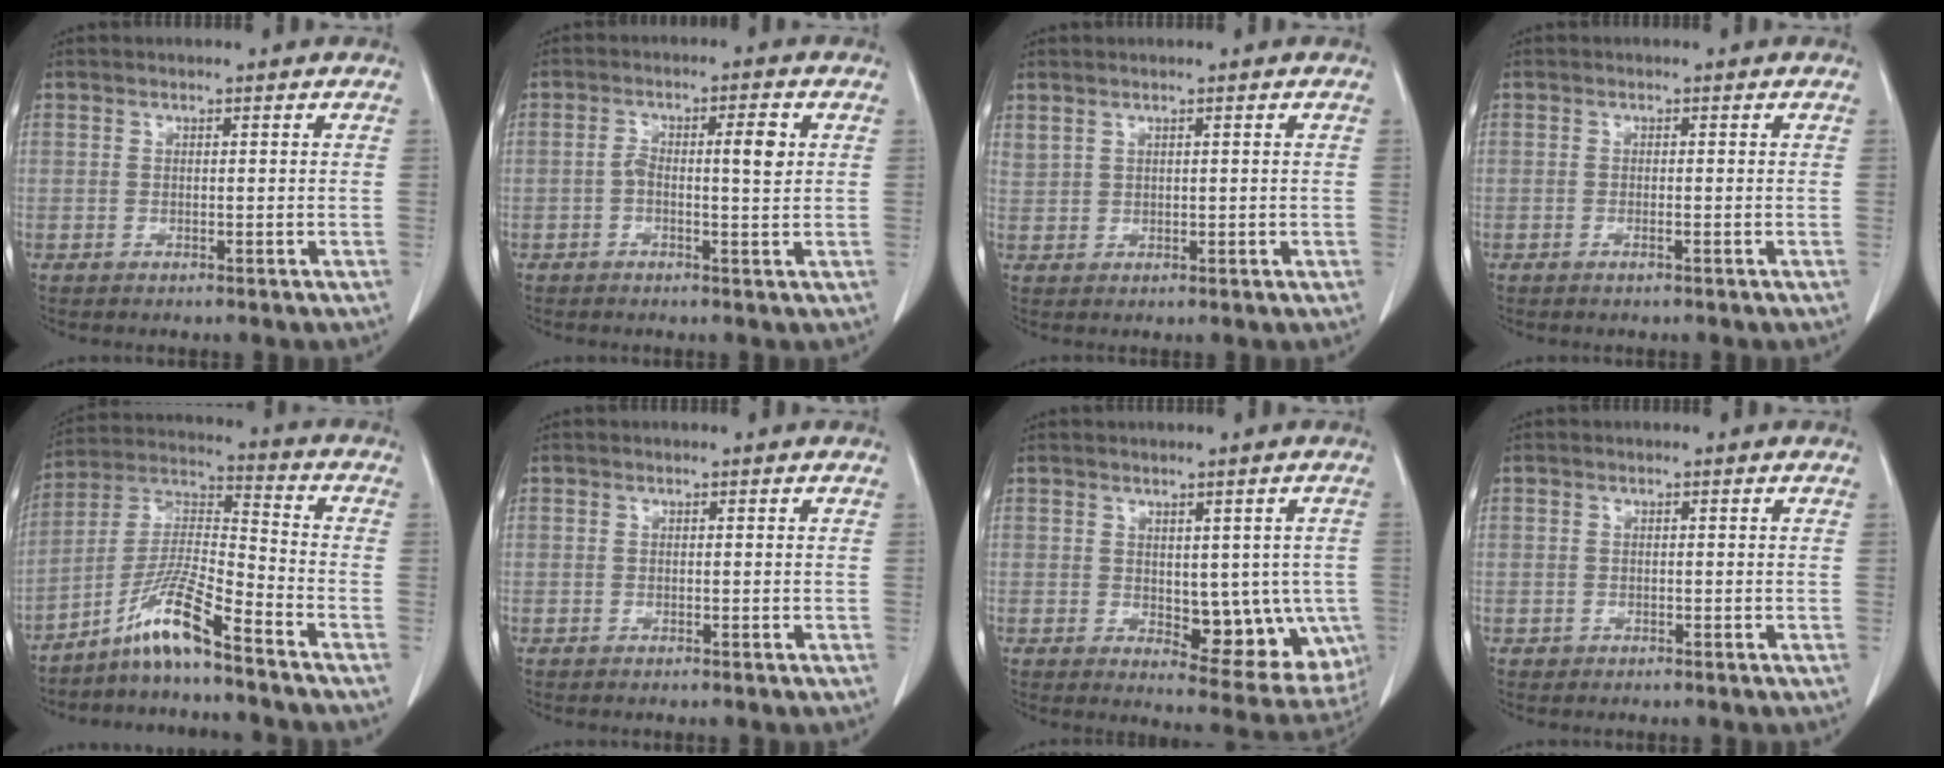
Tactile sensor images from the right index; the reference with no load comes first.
{"total": 4.9, "force": [0.3, 1.1, 4.8], "torque": [-0.082, 0.015, 0.005]}
{"total": 1.6, "force": [1.2, 0.7, 0.6], "torque": [-0.017, 0.008, 0.034]}
{"total": 0.7, "force": [-0.4, 0.0, 0.6], "torque": [-0.013, -0.001, -0.005]}
{"total": 10.1, "force": [-7.3, -0.1, 6.9], "torque": [-0.144, -0.003, -0.142]}
{"total": 0.0}
{"total": 10.6, "force": [-1.3, 5.4, 9.1], "torque": [-0.088, -0.004, -0.002]}
{"total": 0.7, "force": [-0.3, 0.6, -0.1], "torque": [-0.004, 0.005, -0.007]}